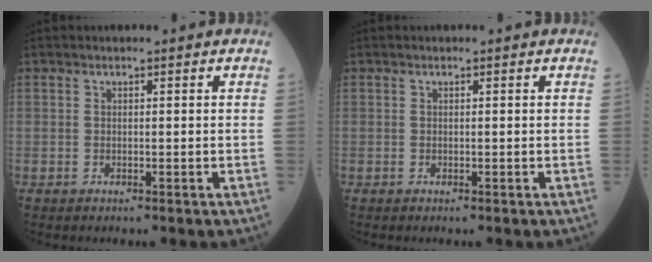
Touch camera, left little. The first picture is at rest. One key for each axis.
{"total": 0.0}